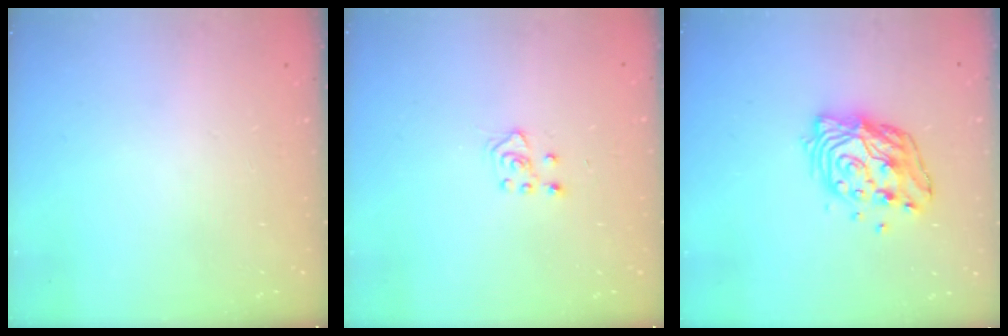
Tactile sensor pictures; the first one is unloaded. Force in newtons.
{"total": 4.9, "press": 4.8, "slide": 0.8}
{"total": 14.0, "press": 13.9, "slide": 1.7}